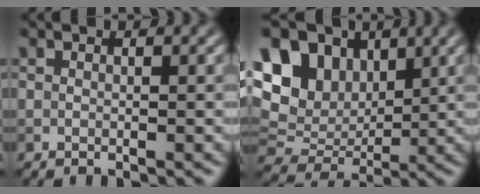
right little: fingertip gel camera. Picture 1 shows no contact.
{"total": 12.6, "force": [4.8, 9.3, 7.0], "torque": [-0.140, 0.037, 0.071]}